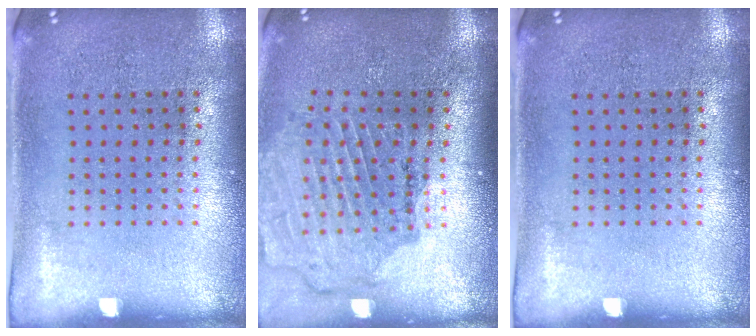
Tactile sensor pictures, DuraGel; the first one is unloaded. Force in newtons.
{"total": 1.6, "press": 1.6, "slide": 0.1}
{"total": 0.0}